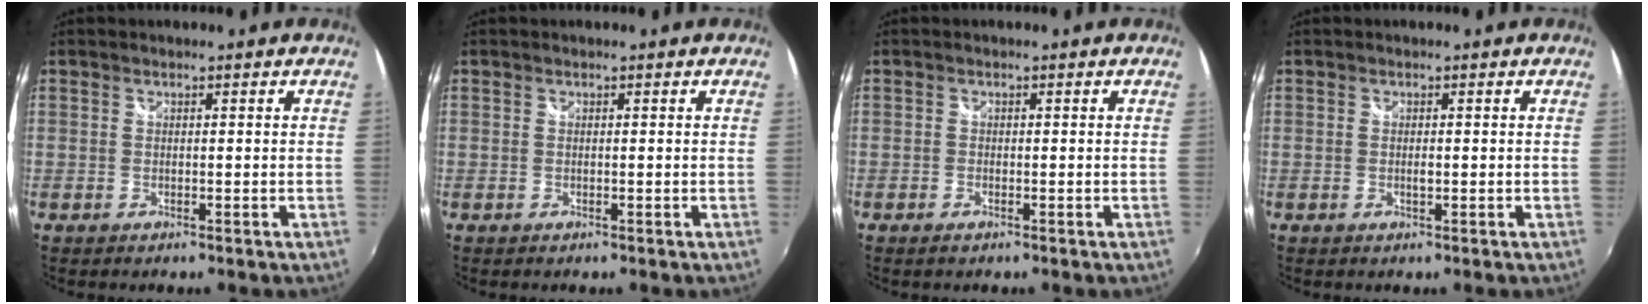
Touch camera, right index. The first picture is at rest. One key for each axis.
{"total": 0.0}
{"total": 1.0, "fx": -0.7, "fy": 0.6, "fz": 0.3, "tx": -0.007, "ty": -0.003, "tz": -0.015}
{"total": 1.0, "fx": -0.1, "fy": 0.5, "fz": 0.9, "tx": -0.015, "ty": -0.001, "tz": -0.003}